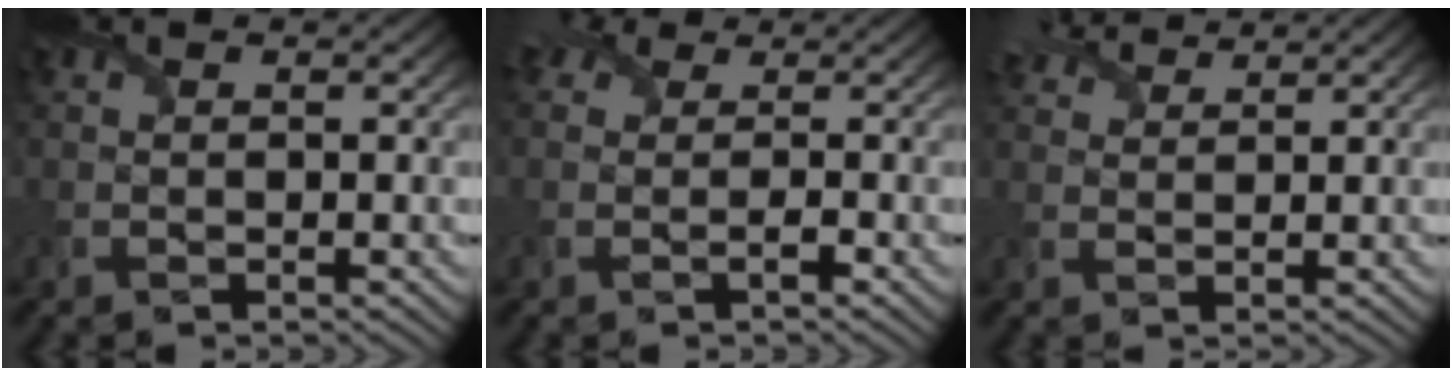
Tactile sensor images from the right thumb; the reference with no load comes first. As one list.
[{"total": 2.9, "force": [0.0, 2.1, 2.0], "torque": [-0.031, 0.003, -0.009]}, {"total": 3.9, "force": [3.5, 1.1, 1.3], "torque": [-0.039, 0.013, 0.067]}]